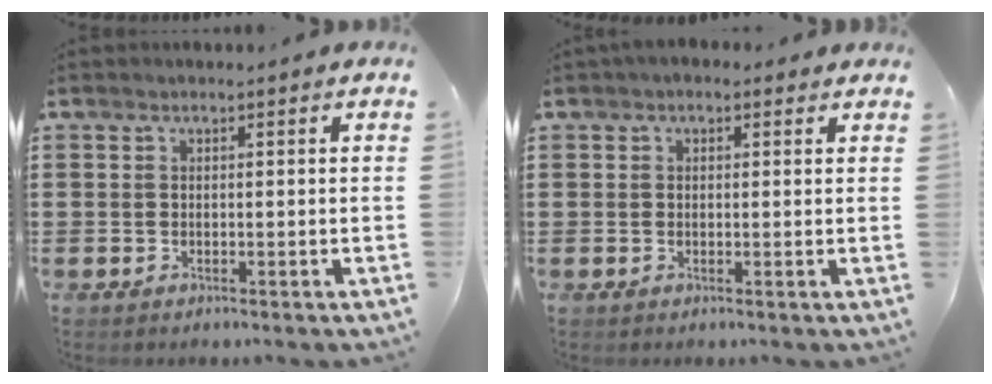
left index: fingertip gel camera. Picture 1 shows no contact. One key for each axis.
{"total": 1.3, "fx": 0.6, "fy": 0.9, "fz": 0.7, "tx": -0.016, "ty": 0.008, "tz": 0.011}